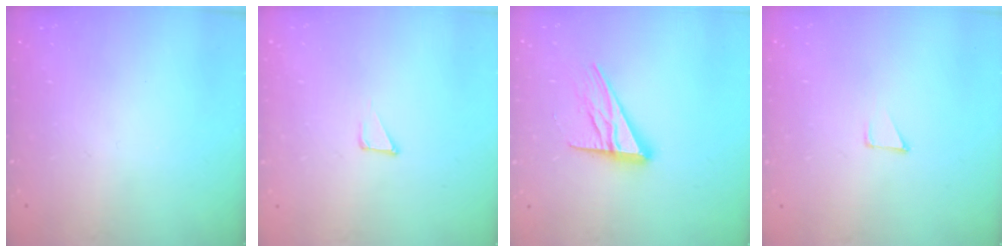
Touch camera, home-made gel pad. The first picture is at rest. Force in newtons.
{"total": 2.9, "press": 2.9, "slide": 0.3}
{"total": 13.9, "press": 13.8, "slide": 1.3}
{"total": 3.4, "press": 3.4, "slide": 0.3}